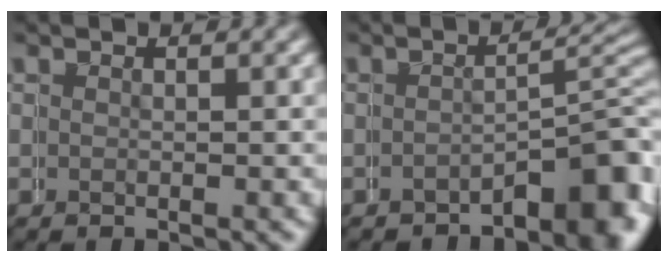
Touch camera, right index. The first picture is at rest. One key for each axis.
{"total": 6.3, "fx": -3.8, "fy": 1.7, "fz": 4.7, "tx": -0.045, "ty": -0.001, "tz": -0.053}